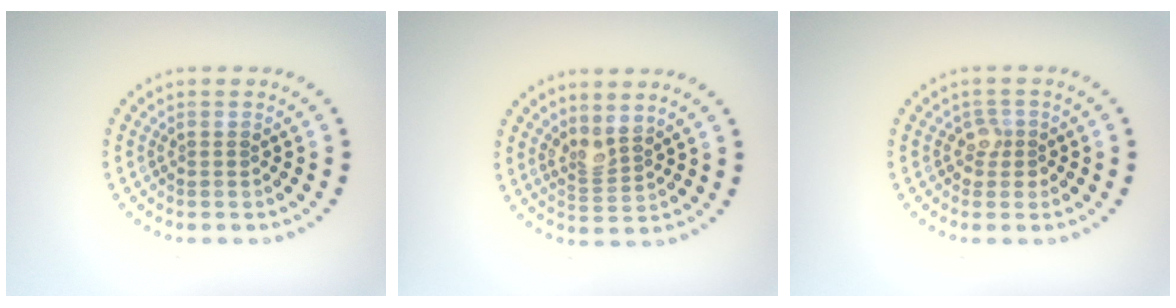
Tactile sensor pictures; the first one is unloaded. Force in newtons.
{"total": 2.0, "press": 1.5, "slide": 1.4}
{"total": 1.7, "press": 1.4, "slide": 1.0}